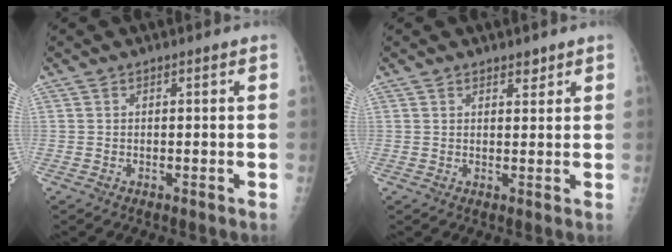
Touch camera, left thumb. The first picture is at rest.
{"total": 1.8, "force": [1.4, 0.9, 0.7], "torque": [0.001, -0.009, 0.019]}